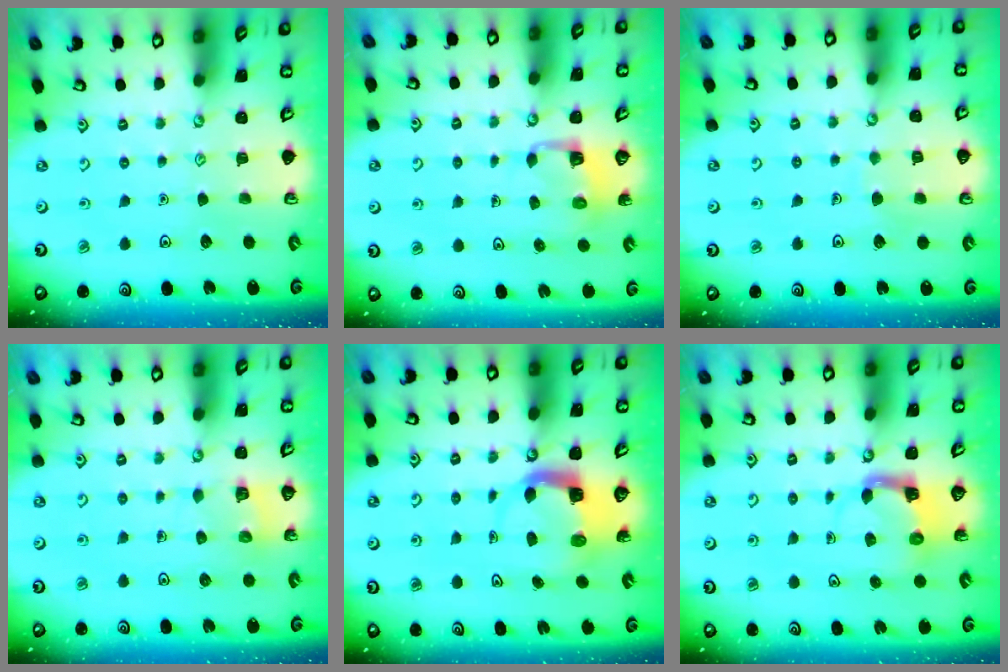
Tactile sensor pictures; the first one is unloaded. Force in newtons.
{"total": 3.5, "press": 3.5, "slide": 0.2}
{"total": 3.8, "press": 3.8, "slide": 0.3}
{"total": 4.7, "press": 4.7, "slide": 0.3}
{"total": 5.2, "press": 5.1, "slide": 0.7}
{"total": 4.0, "press": 3.9, "slide": 0.7}